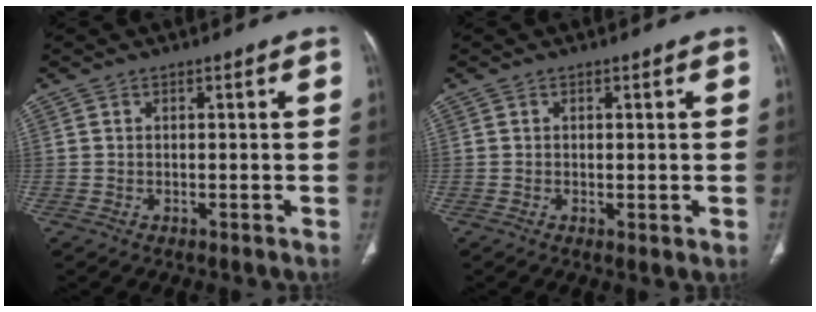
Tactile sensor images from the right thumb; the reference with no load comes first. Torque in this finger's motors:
{"motor_torque": [-0.13, 0.05, -0.45, -0.07, 0.01]}